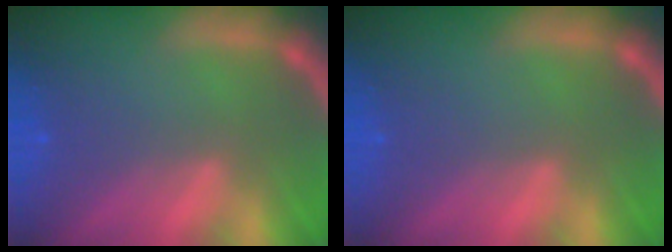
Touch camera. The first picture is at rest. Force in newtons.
{"total": 0.0}